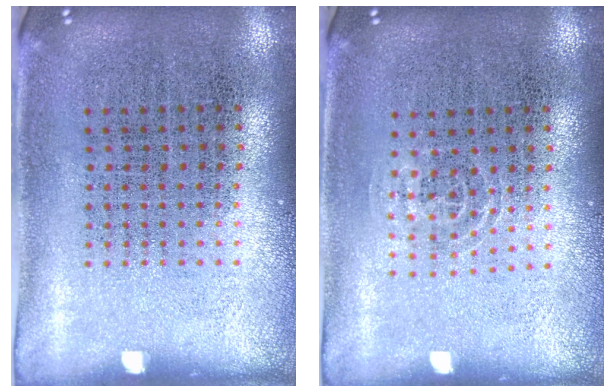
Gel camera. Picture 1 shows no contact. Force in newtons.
{"total": 1.0, "press": 0.5, "slide": 0.8}